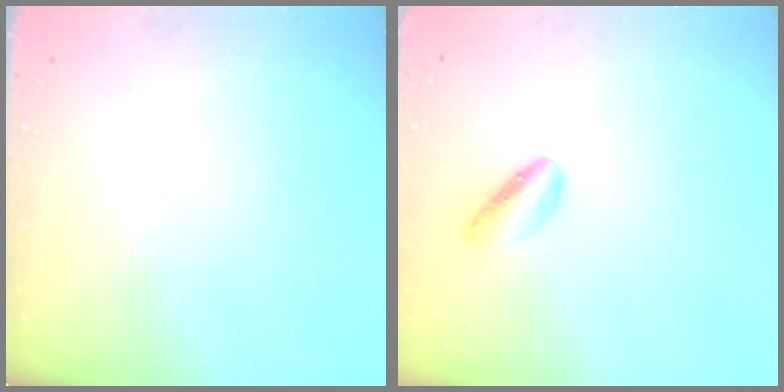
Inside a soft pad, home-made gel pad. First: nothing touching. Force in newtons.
{"total": 3.2, "press": 3.2, "slide": 0.6}